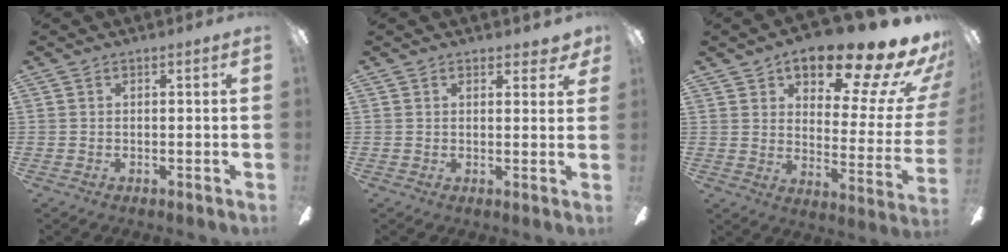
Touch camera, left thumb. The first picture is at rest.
{"total": 2.5, "force": [1.7, 1.2, 1.3], "torque": [-0.003, -0.008, 0.027]}
{"total": 21.2, "force": [15.5, 7.2, 12.4], "torque": [-0.170, -0.108, 0.251]}